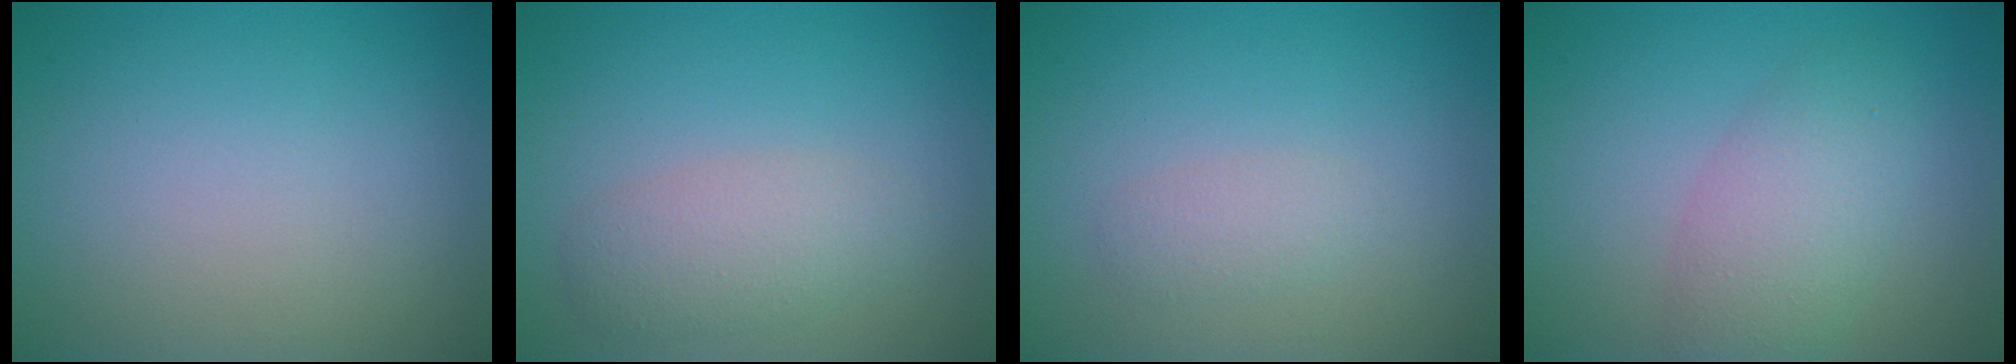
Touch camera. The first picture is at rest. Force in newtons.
{"total": 2.9, "press": 2.9, "slide": 0.1}
{"total": 1.4, "press": 1.4, "slide": 0.1}
{"total": 4.1, "press": 4.1, "slide": 0.2}